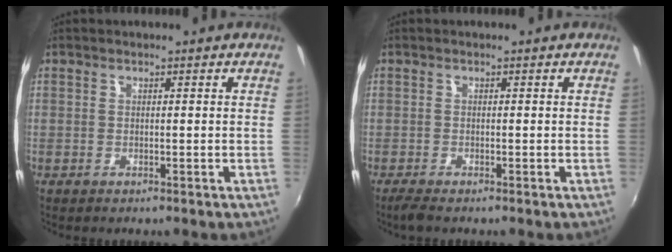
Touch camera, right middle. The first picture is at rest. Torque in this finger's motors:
{"motor_torque": [0.40, -0.40, 0.03, 0.02]}